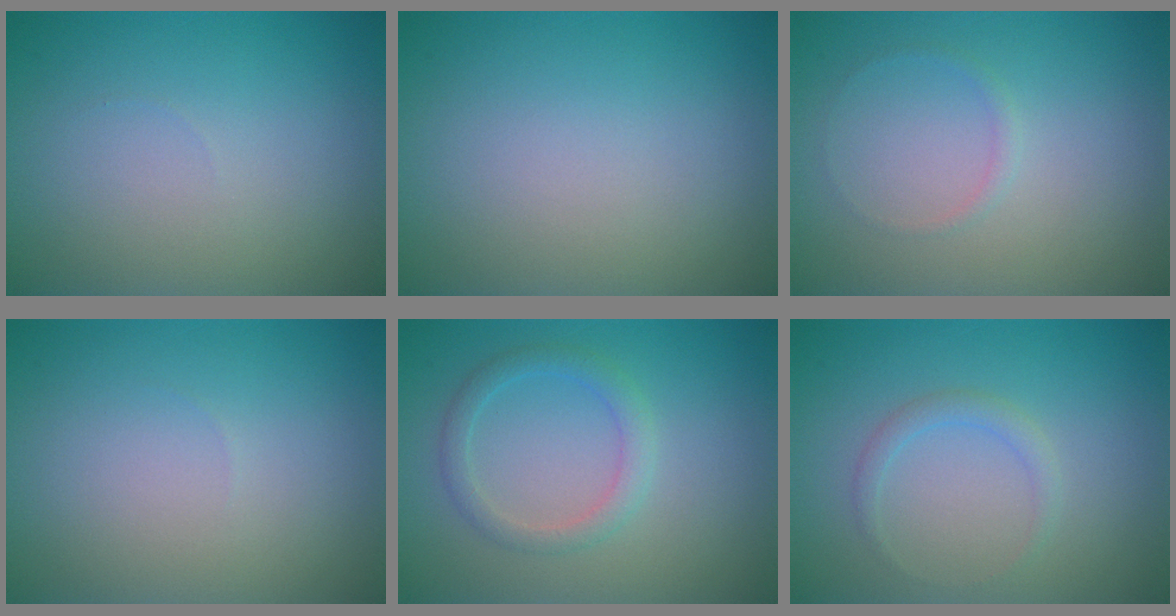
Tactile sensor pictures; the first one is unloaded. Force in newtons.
{"total": 0.0}
{"total": 0.7, "press": 0.7, "slide": 0.1}
{"total": 0.0}
{"total": 2.1, "press": 2.1, "slide": 0.1}
{"total": 1.3, "press": 1.3, "slide": 0.1}